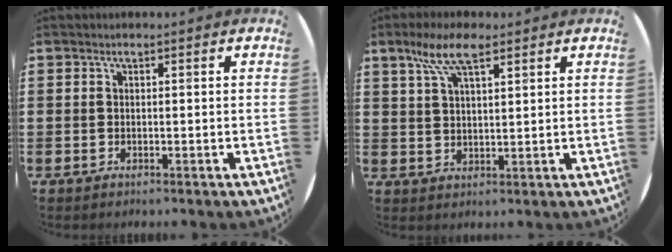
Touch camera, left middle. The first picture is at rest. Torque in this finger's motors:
{"motor_torque": [0.92, -0.78, 0.18, 0.03]}